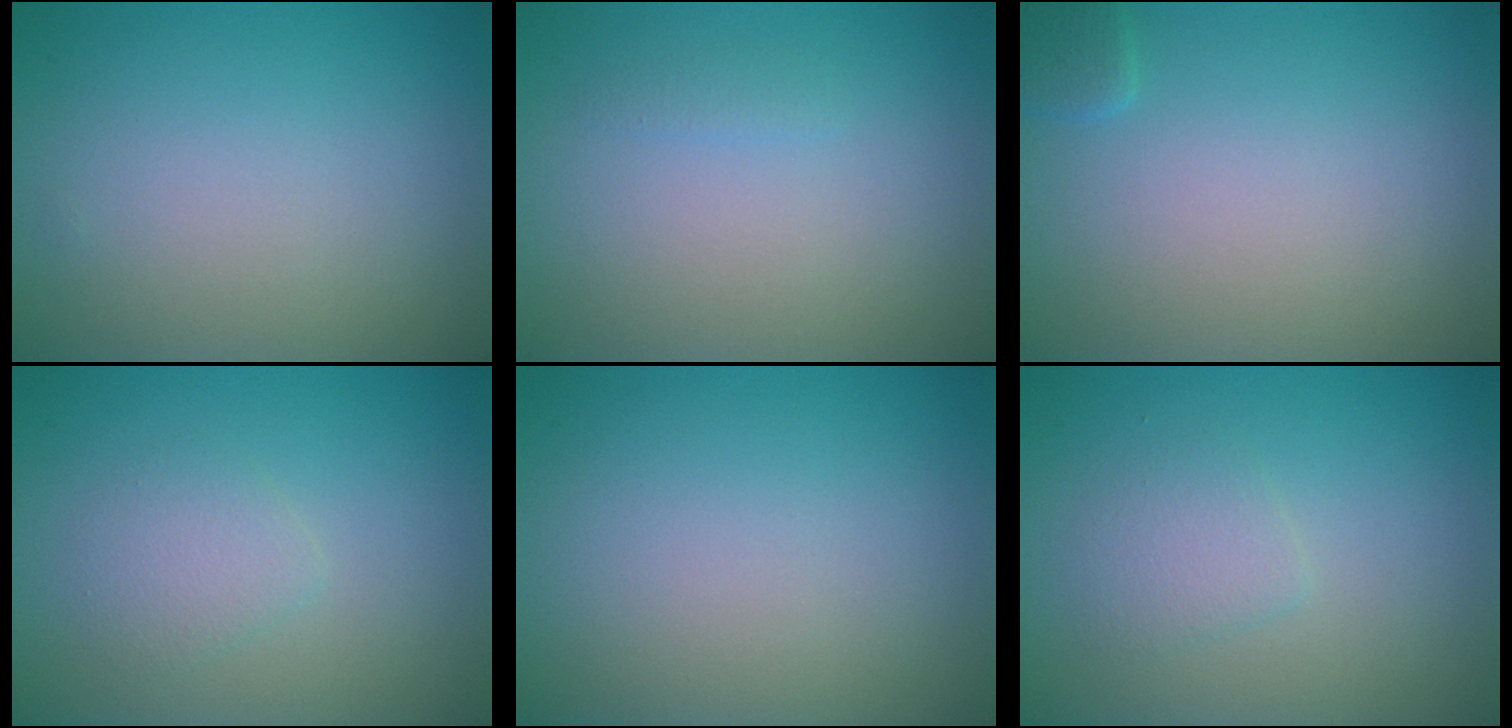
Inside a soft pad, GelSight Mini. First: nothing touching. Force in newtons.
{"total": 0.6, "press": 0.6, "slide": 0.1}
{"total": 1.0, "press": 1.0, "slide": 0.1}
{"total": 1.8, "press": 1.8, "slide": 0.1}
{"total": 0.0}
{"total": 1.8, "press": 1.8, "slide": 0.0}